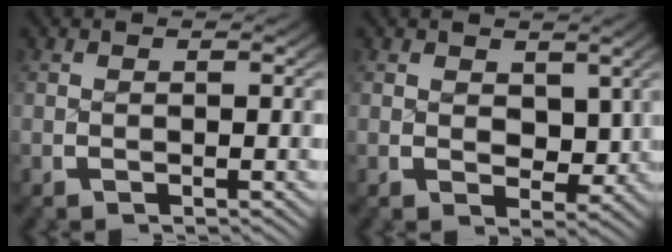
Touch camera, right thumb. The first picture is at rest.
{"total": 2.6, "force": [1.1, 1.8, 1.5], "torque": [-0.022, -0.020, 0.030]}